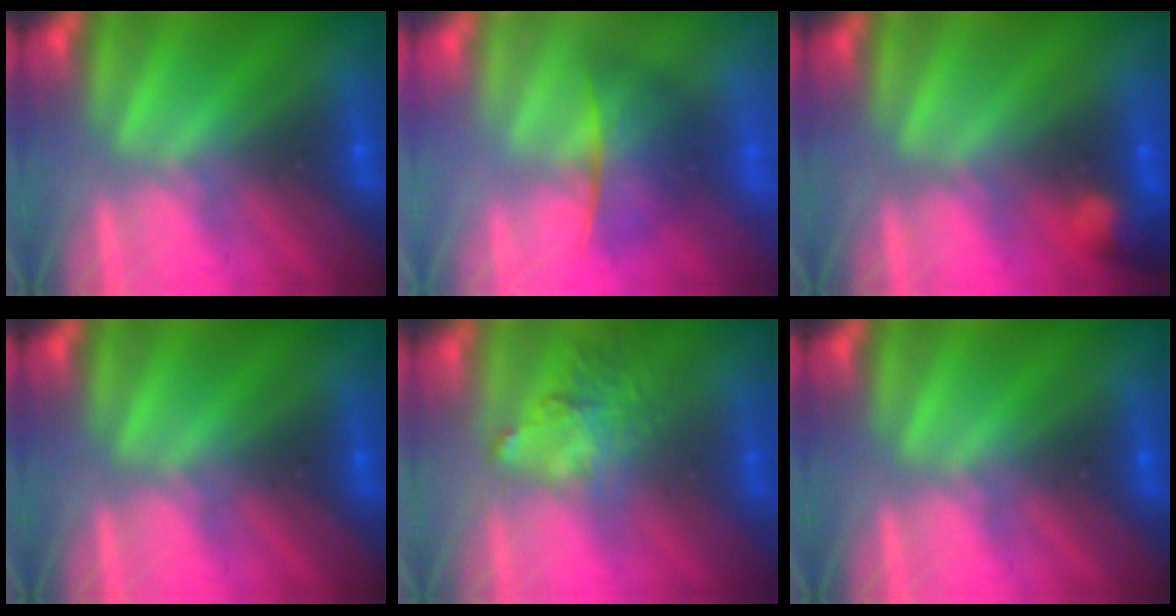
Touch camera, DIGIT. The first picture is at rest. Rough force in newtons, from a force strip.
{"total": 2.2}
{"total": 2.9}
{"total": 0.0}
{"total": 3.7}
{"total": 0.0}